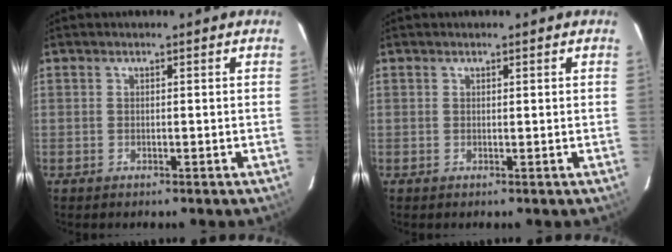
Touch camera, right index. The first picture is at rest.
{"total": 0.0}